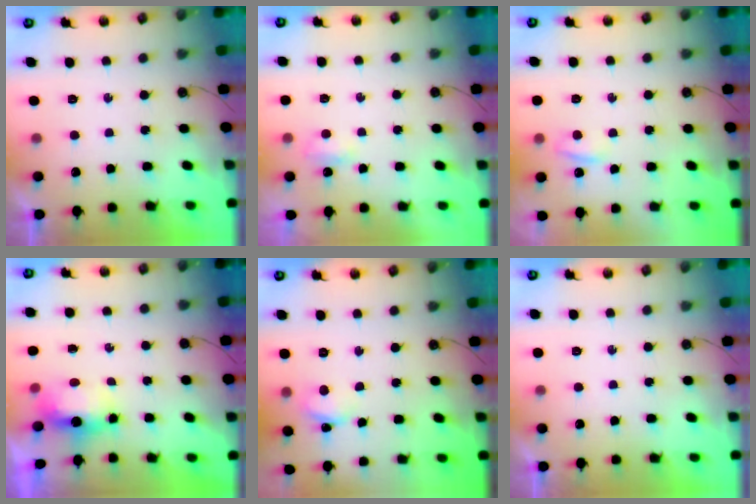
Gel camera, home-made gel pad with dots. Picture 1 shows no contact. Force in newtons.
{"total": 2.9, "press": 2.8, "slide": 0.6}
{"total": 4.1, "press": 4.1, "slide": 0.6}
{"total": 5.8, "press": 5.7, "slide": 1.1}
{"total": 3.3, "press": 3.3, "slide": 0.4}
{"total": 0.0}